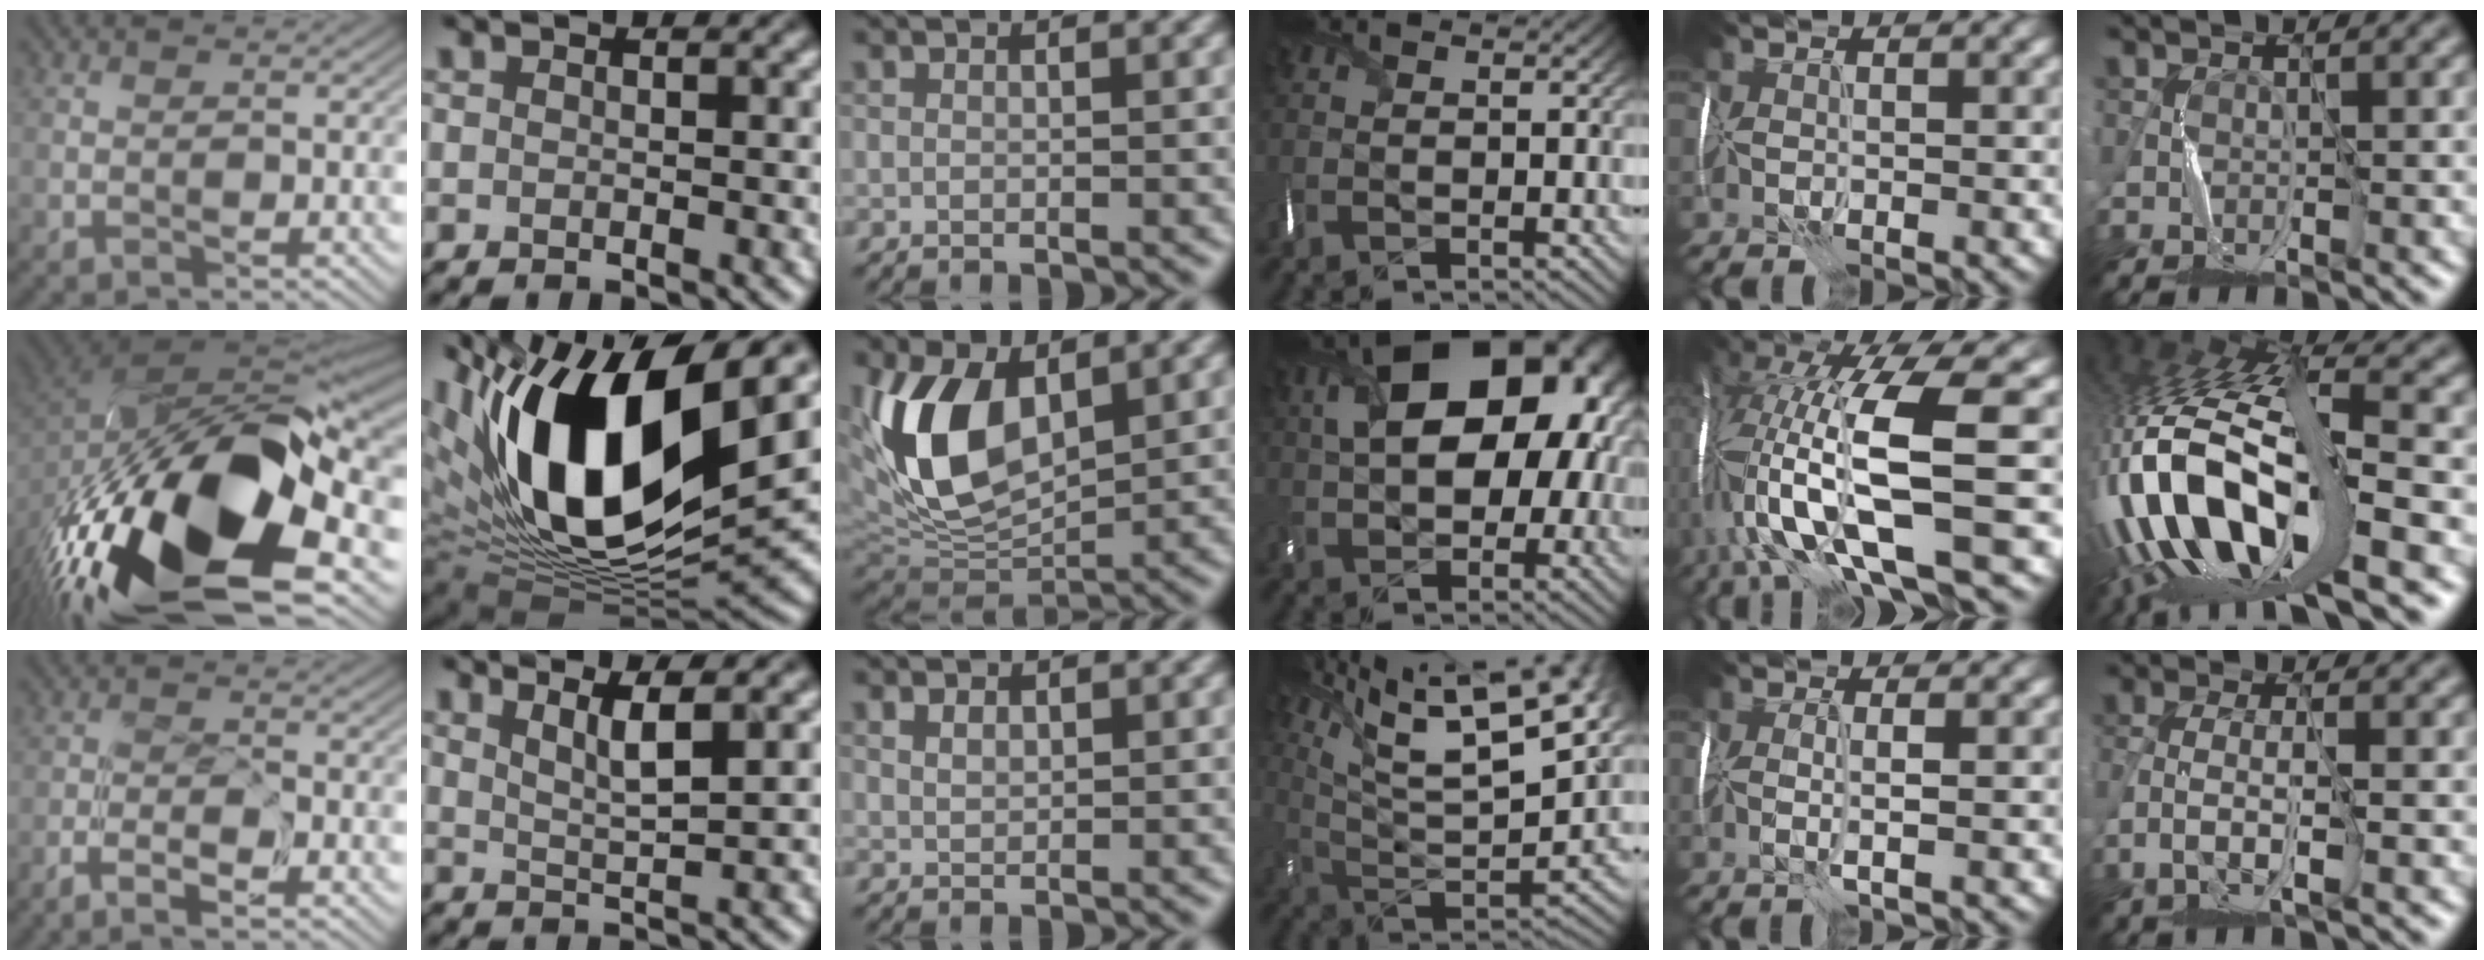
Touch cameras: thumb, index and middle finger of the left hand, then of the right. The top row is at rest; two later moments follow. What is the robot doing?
{"motion": "wrap", "object": "ribbon"}